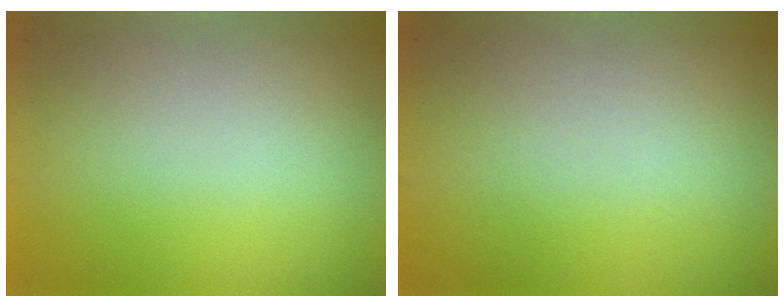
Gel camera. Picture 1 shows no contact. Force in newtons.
{"total": 3.8}